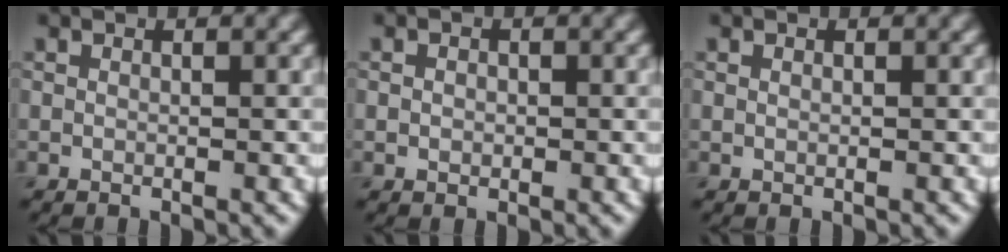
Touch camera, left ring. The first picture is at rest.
{"total": 0.8, "force": [0.0, 0.7, 0.4], "torque": [-0.004, -0.001, -0.002]}
{"total": 0.0}